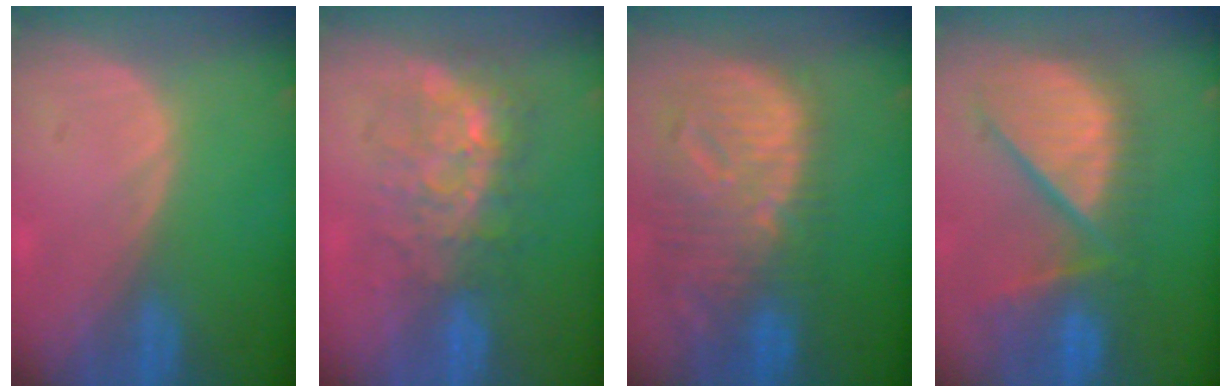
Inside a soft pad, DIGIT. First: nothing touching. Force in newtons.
{"total": 8.9, "press": 7.5, "slide": 4.7}
{"total": 12.7, "press": 11.0, "slide": 6.4}
{"total": 11.7, "press": 10.4, "slide": 5.3}